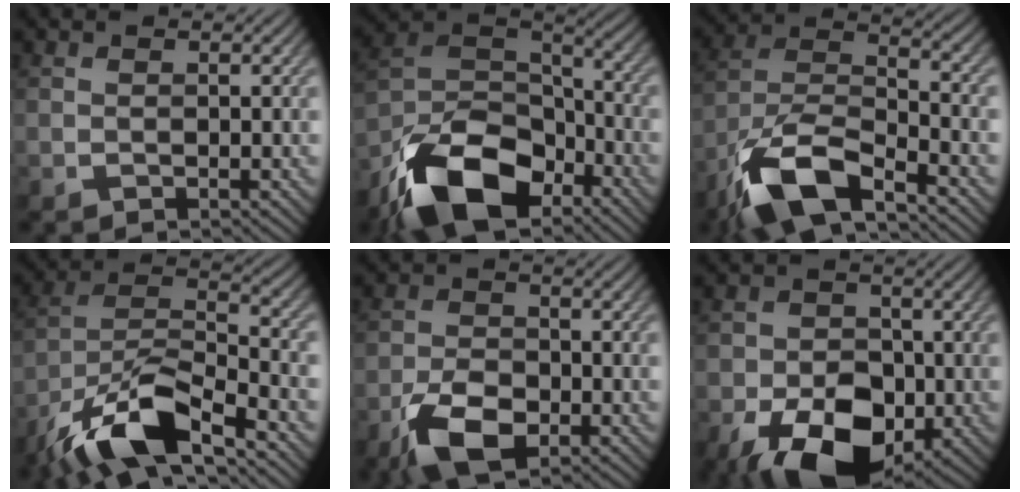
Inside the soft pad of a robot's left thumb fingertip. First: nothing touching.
{"total": 15.8, "force": [-10.1, 7.8, 9.2], "torque": [-0.209, -0.022, -0.202]}
{"total": 13.0, "force": [-8.5, 4.5, 8.8], "torque": [-0.184, -0.008, -0.179]}
{"total": 13.6, "force": [-9.2, 4.2, 9.1], "torque": [-0.181, -0.006, -0.186]}
{"total": 7.9, "force": [-4.2, 4.1, 5.4], "torque": [-0.114, -0.008, -0.085]}
{"total": 13.0, "force": [-5.7, 8.3, 8.1], "torque": [-0.127, -0.021, -0.102]}